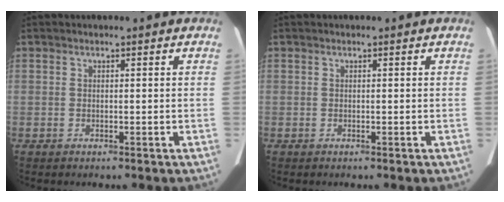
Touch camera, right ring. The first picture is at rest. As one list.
[{"total": 0.0}]